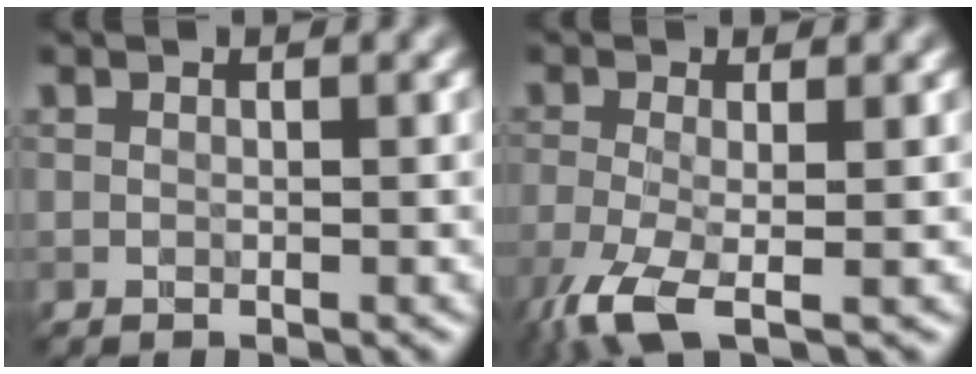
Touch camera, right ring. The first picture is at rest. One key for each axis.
{"total": 5.2, "fx": -2.7, "fy": 1.6, "fz": 4.2, "tx": -0.096, "ty": -0.015, "tz": -0.061}